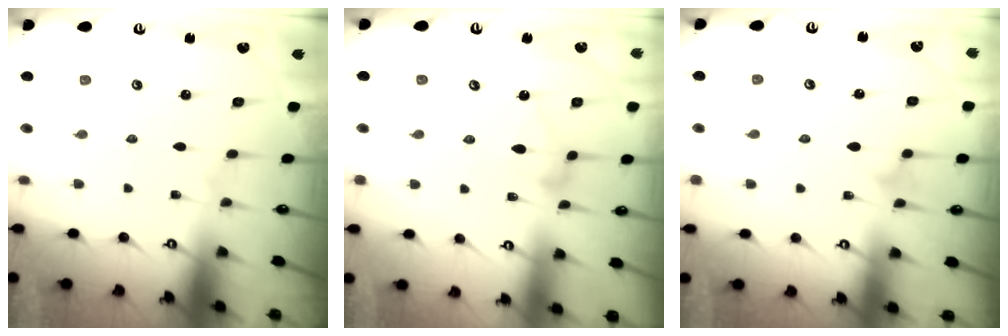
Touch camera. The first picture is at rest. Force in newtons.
{"total": 7.9, "press": 7.9, "slide": 0.2}
{"total": 7.6, "press": 7.6, "slide": 0.7}